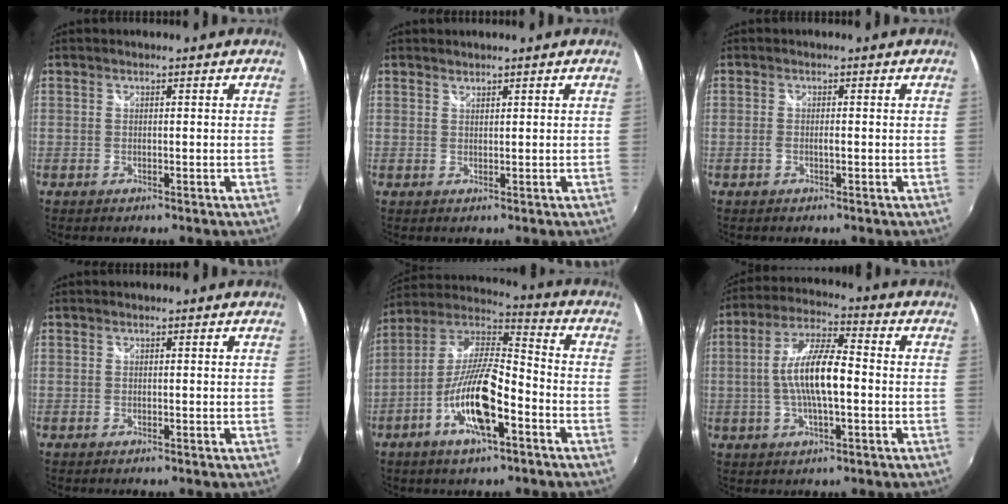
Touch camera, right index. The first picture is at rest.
{"total": 0.9, "force": [0.8, 0.2, 0.1], "torque": [-0.001, 0.001, 0.016]}
{"total": 1.1, "force": [-0.4, 0.1, 1.0], "torque": [-0.020, -0.002, -0.008]}
{"total": 0.0}
{"total": 15.4, "force": [-6.5, 4.4, 13.2], "torque": [-0.265, -0.008, -0.126]}
{"total": 11.4, "force": [-1.2, 3.1, 10.9], "torque": [-0.215, 0.008, -0.024]}